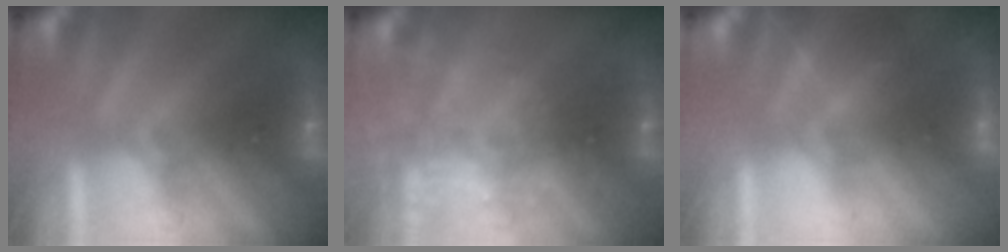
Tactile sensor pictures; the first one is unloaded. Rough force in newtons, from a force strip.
{"total": 6.7}
{"total": 2.8}